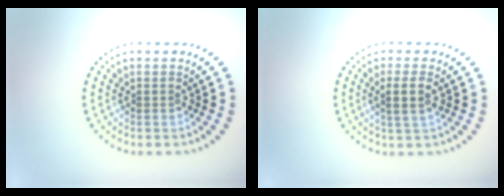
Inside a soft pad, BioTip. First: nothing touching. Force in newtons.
{"total": 2.3, "press": 2.0, "slide": 1.2}